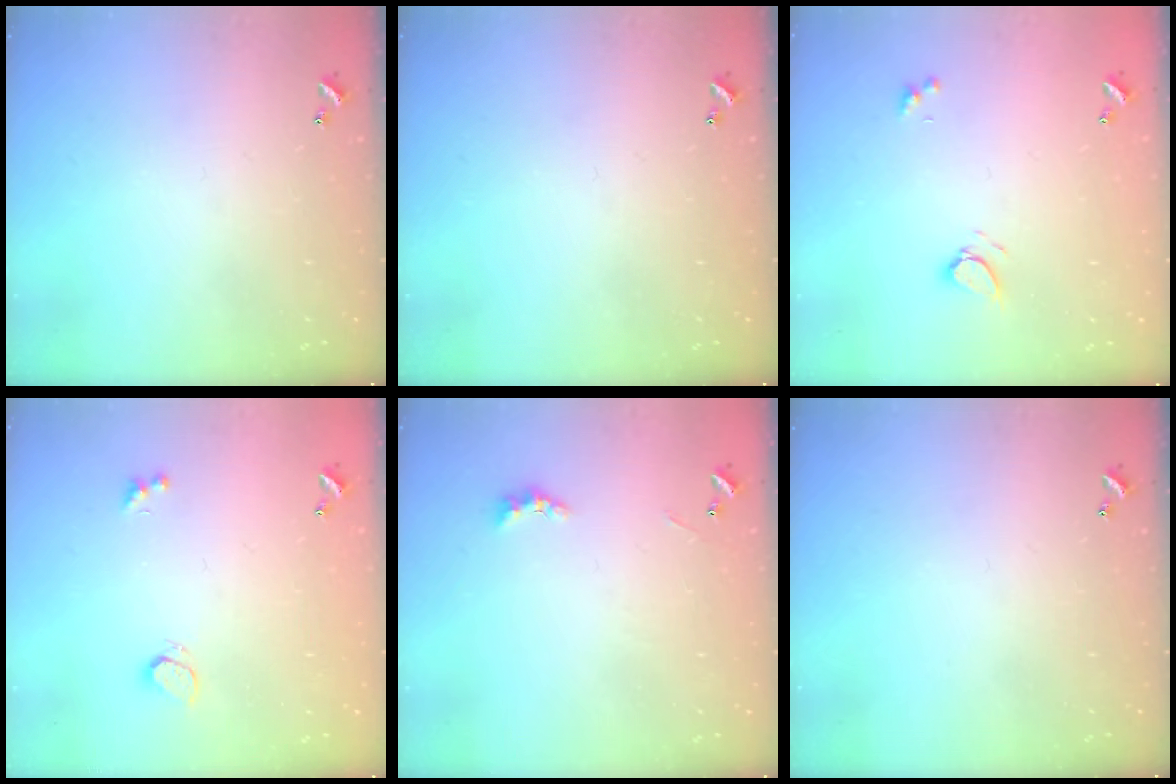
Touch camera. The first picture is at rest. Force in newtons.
{"total": 0.0}
{"total": 2.6, "press": 2.5, "slide": 0.5}
{"total": 2.4, "press": 1.9, "slide": 1.4}
{"total": 2.5, "press": 2.5, "slide": 0.6}
{"total": 0.0}